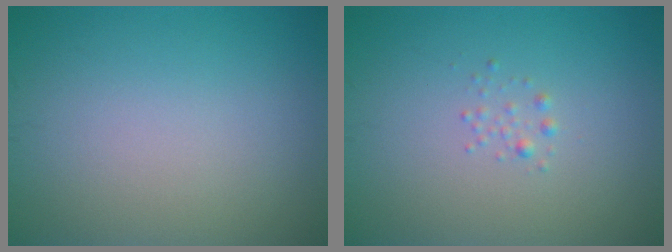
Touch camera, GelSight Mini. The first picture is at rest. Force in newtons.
{"total": 0.7, "press": 0.7, "slide": 0.0}